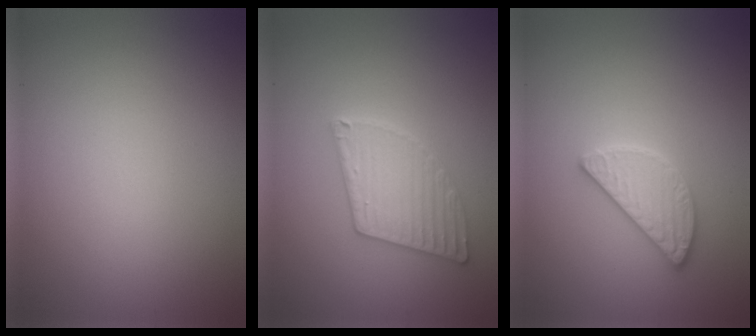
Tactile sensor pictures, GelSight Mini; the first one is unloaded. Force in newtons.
{"total": 3.4, "press": 3.3, "slide": 0.7}
{"total": 2.8, "press": 2.8, "slide": 0.2}